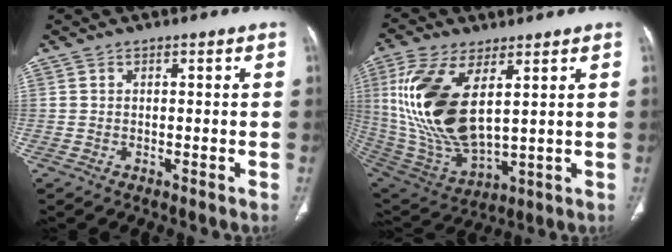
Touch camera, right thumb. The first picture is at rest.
{"total": 19.9, "force": [5.1, 9.4, 16.8], "torque": [-0.350, -0.026, 0.113]}